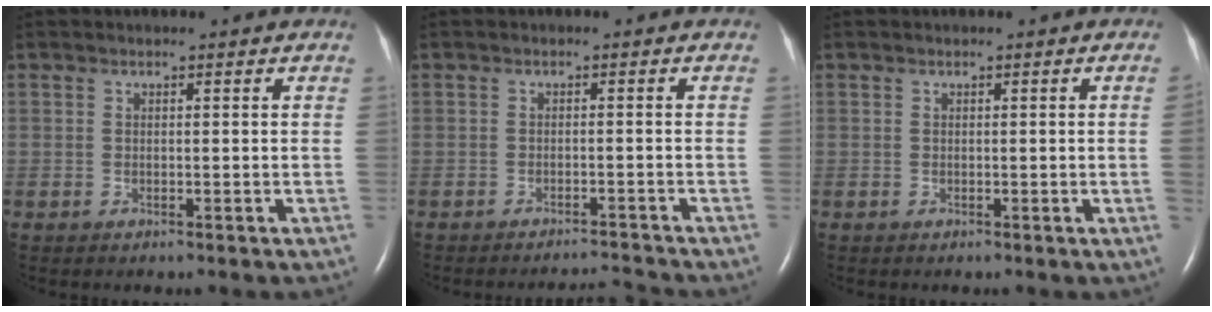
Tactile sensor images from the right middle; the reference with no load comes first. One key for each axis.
{"total": 3.3, "fx": -3.1, "fy": -0.9, "fz": -0.5, "tx": 0.006, "ty": -0.008, "tz": -0.044}
{"total": 1.4, "fx": -0.1, "fy": -0.7, "fz": 1.3, "tx": -0.013, "ty": -0.001, "tz": -0.001}